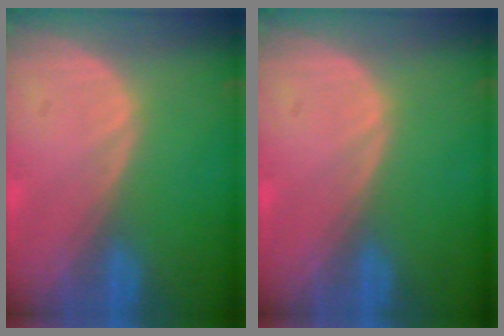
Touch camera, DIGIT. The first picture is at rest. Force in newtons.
{"total": 0.0}